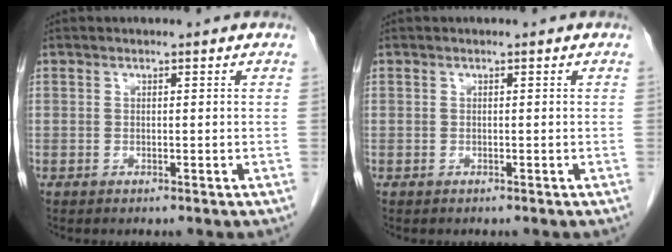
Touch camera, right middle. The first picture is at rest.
{"total": 0.0}